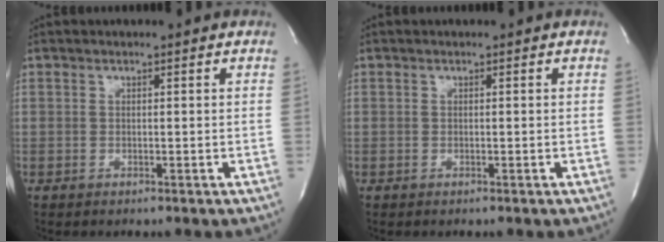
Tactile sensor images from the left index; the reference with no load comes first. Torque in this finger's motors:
{"motor_torque": [-0.02, 0.02, 0.00, 0.00]}